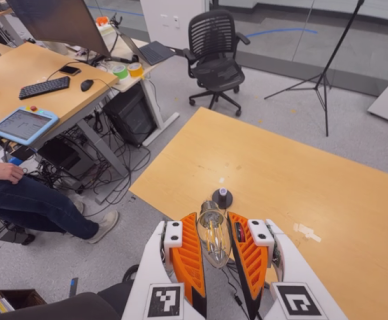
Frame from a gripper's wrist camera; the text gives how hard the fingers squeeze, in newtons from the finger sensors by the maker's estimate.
{"total": 15.3, "left": 16.2, "right": 14.3}